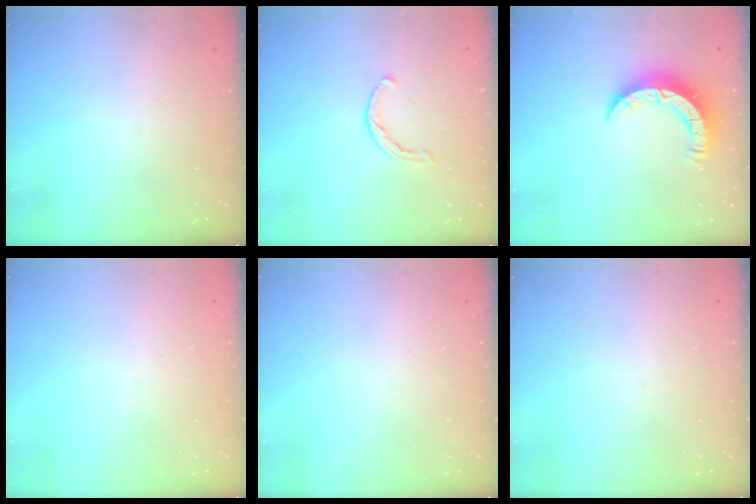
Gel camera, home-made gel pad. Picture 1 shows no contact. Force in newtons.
{"total": 3.4, "press": 3.4, "slide": 0.7}
{"total": 7.7, "press": 7.7, "slide": 0.4}
{"total": 0.0}
{"total": 0.0}
{"total": 0.0}